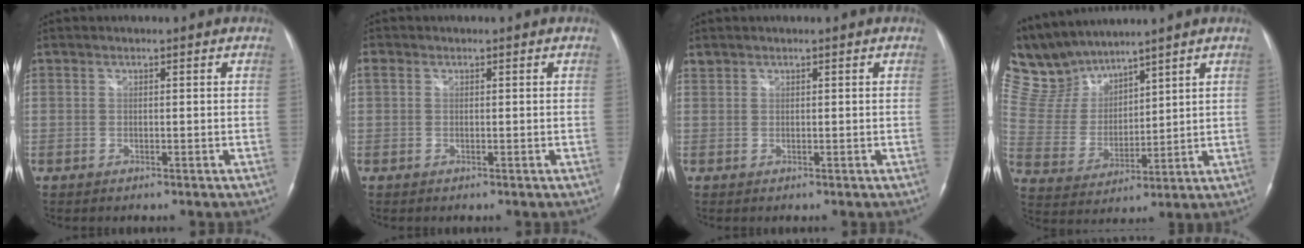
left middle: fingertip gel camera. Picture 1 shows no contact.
{"total": 0.9, "force": [0.3, 0.7, 0.5], "torque": [-0.016, 0.016, 0.007]}
{"total": 0.6, "force": [0.6, 0.2, -0.1], "torque": [-0.004, 0.008, 0.014]}
{"total": 9.3, "force": [9.0, 2.1, 1.2], "torque": [-0.048, 0.017, 0.201]}